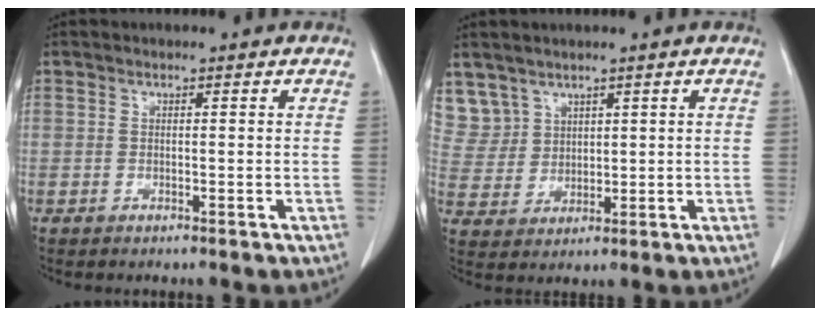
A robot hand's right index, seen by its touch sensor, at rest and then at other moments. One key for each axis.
{"total": 6.4, "fx": 4.3, "fy": 4.8, "fz": 0.0, "tx": -0.005, "ty": 0.010, "tz": 0.102}